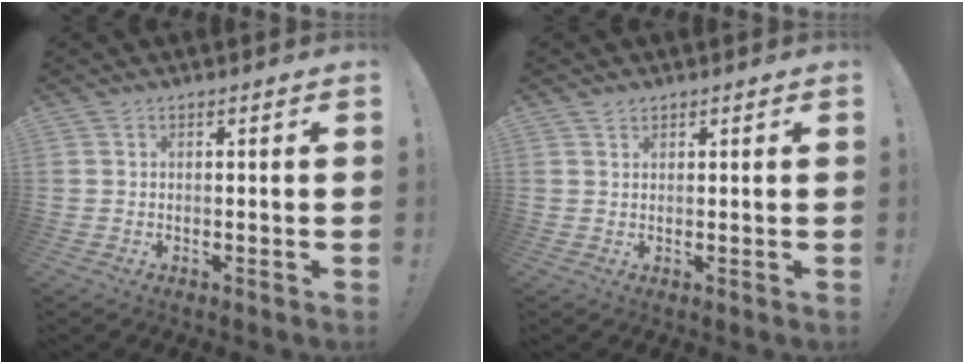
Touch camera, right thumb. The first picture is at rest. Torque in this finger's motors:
{"motor_torque": [-0.11, 0.28, 0.17, -0.21, 0.00]}